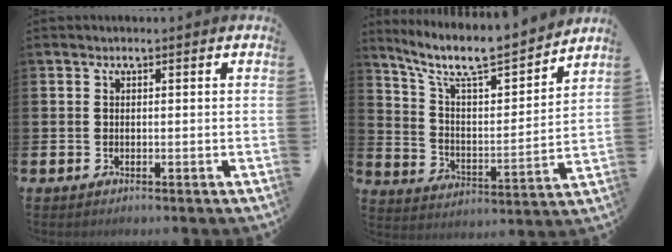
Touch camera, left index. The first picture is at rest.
{"total": 9.2, "force": [8.2, 1.6, 3.8], "torque": [-0.106, -0.062, 0.136]}